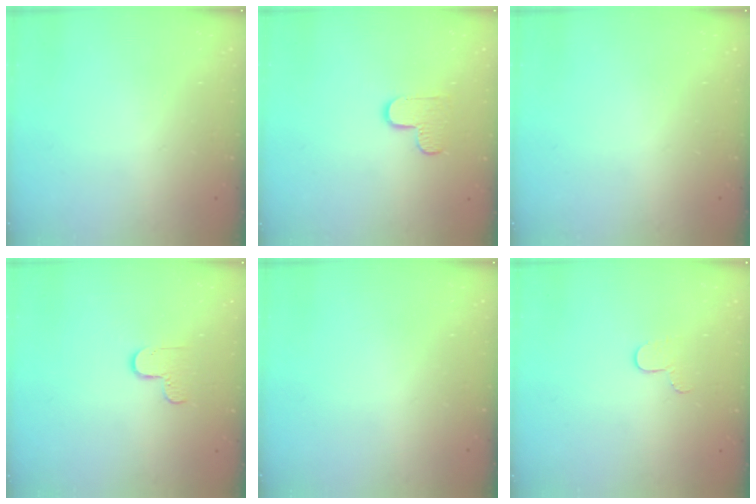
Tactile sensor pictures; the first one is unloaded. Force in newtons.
{"total": 7.5, "press": 7.5, "slide": 0.4}
{"total": 0.0}
{"total": 4.7, "press": 4.7, "slide": 0.5}
{"total": 0.0}
{"total": 4.6, "press": 4.6, "slide": 0.4}